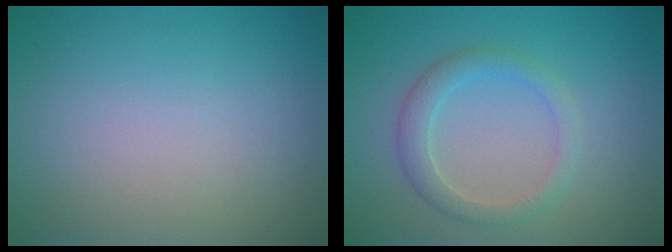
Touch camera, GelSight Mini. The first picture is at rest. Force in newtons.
{"total": 2.4, "press": 2.4, "slide": 0.1}